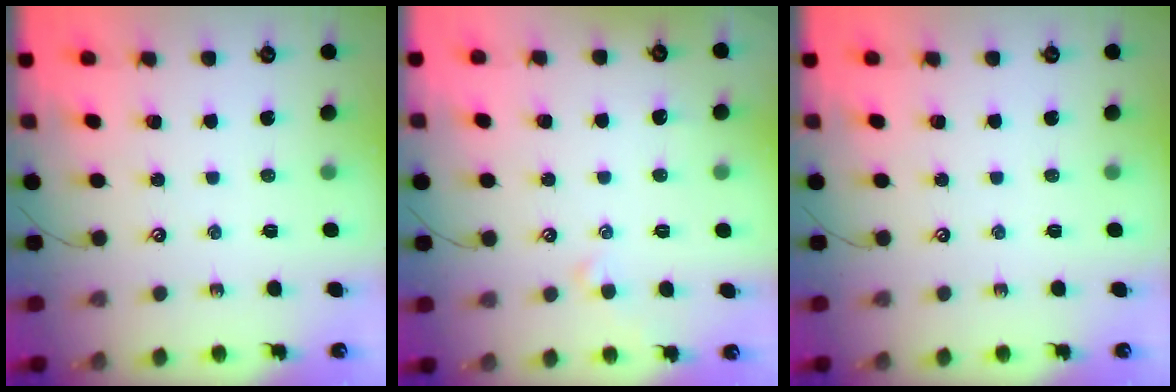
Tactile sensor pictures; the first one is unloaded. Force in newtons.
{"total": 2.1, "press": 2.0, "slide": 0.4}
{"total": 0.0}